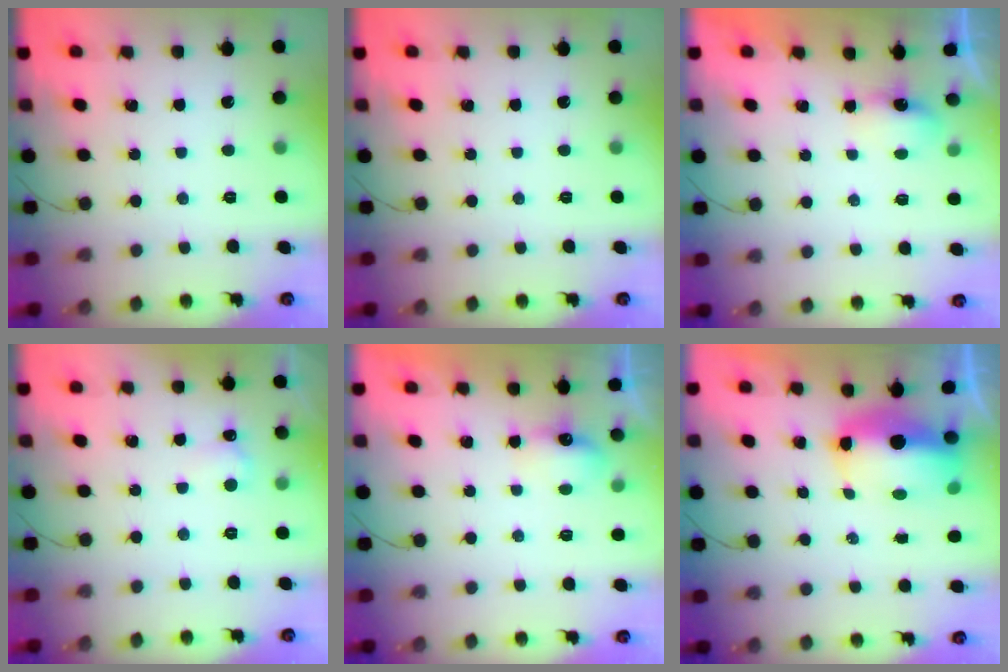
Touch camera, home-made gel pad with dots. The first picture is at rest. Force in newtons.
{"total": 0.0}
{"total": 4.7, "press": 4.5, "slide": 1.3}
{"total": 4.3, "press": 4.1, "slide": 1.2}
{"total": 5.3, "press": 5.2, "slide": 1.1}
{"total": 10.1, "press": 9.9, "slide": 2.0}